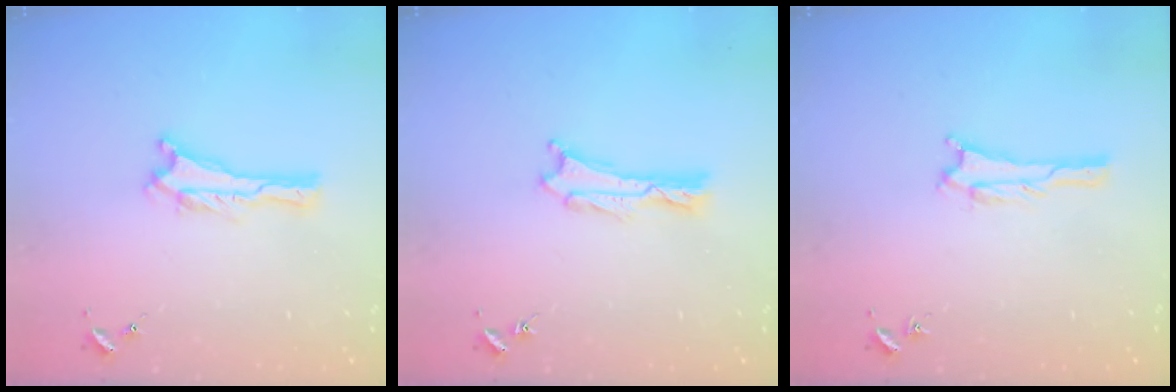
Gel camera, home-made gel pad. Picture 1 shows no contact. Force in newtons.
{"total": 0.7, "press": 0.6, "slide": 0.2}
{"total": 0.6, "press": 0.6, "slide": 0.1}